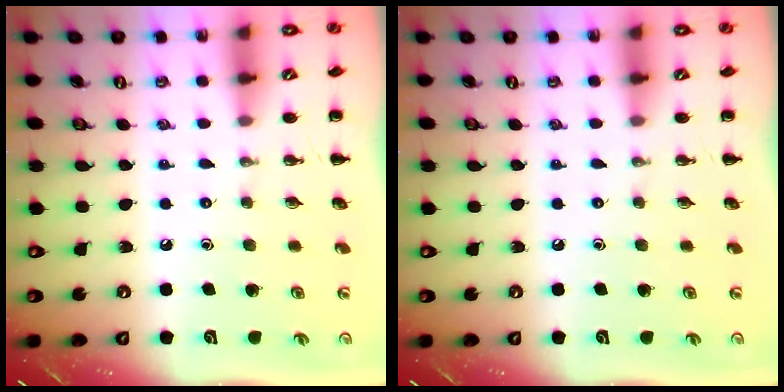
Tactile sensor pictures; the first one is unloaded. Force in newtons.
{"total": 0.0}